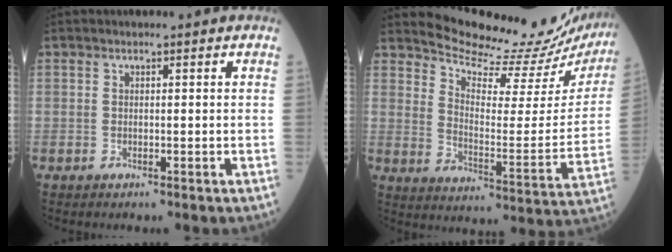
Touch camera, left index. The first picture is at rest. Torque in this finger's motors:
{"motor_torque": [0.94, -1.20, -0.01, -0.03]}